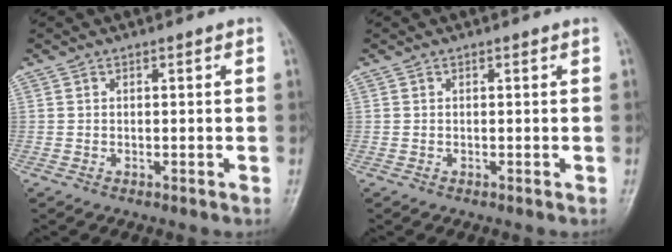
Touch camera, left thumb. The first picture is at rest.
{"total": 0.0}